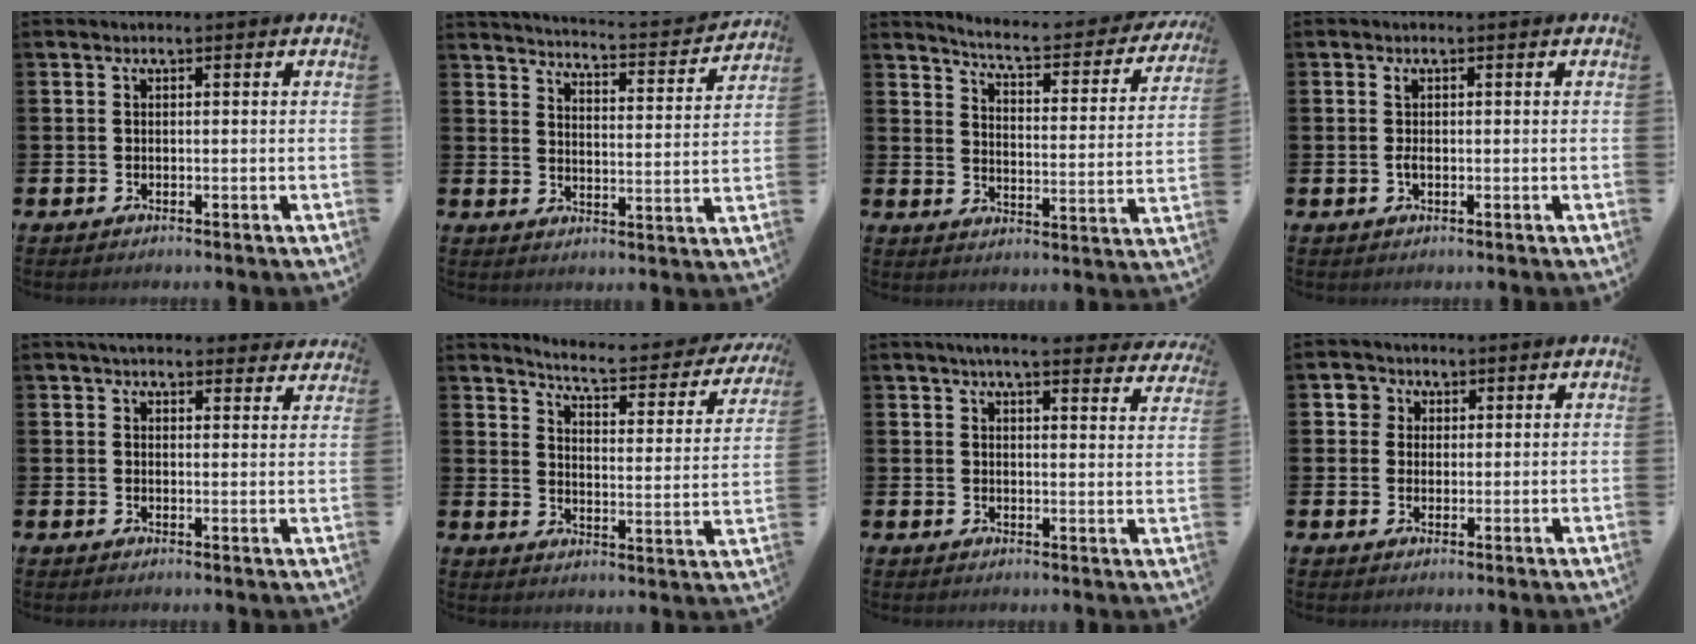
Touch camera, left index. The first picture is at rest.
{"total": 3.6, "force": [3.5, 0.0, 0.6], "torque": [-0.021, -0.040, 0.052]}
{"total": 5.3, "force": [5.0, 0.5, 1.8], "torque": [-0.054, -0.045, 0.076]}
{"total": 1.5, "force": [0.1, 0.8, 1.3], "torque": [-0.026, 0.005, 0.000]}
{"total": 4.1, "force": [3.8, 1.1, 0.8], "torque": [-0.020, -0.012, 0.071]}
{"total": 5.1, "force": [4.7, 0.6, 1.9], "torque": [-0.053, -0.041, 0.070]}
{"total": 4.9, "force": [4.6, 0.3, 1.7], "torque": [-0.032, -0.022, 0.078]}
{"total": 2.9, "force": [1.7, 2.3, -0.1], "torque": [0.007, 0.004, 0.027]}